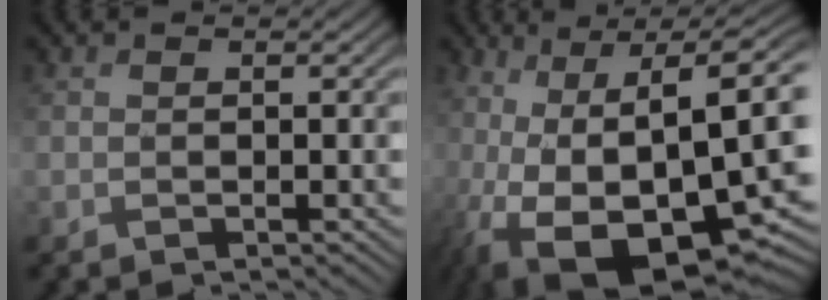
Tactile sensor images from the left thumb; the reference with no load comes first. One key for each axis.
{"total": 17.7, "fx": -4.0, "fy": 8.3, "fz": 15.0, "tx": -0.262, "ty": -0.044, "tz": -0.037}